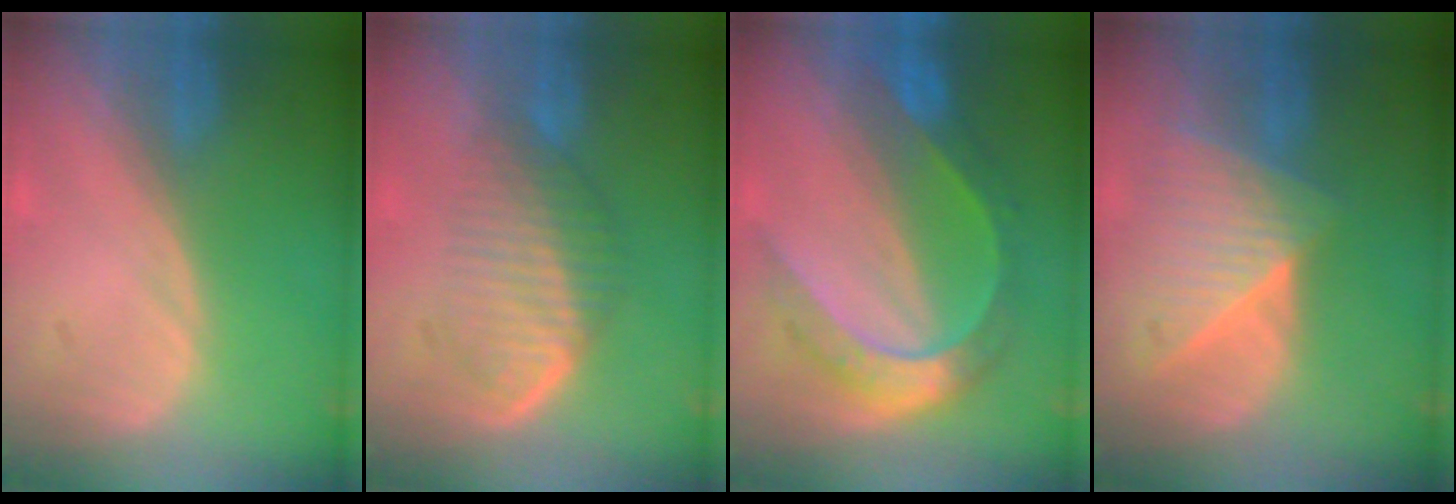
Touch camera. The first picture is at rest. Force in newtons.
{"total": 6.0, "press": 5.7, "slide": 1.6}
{"total": 8.3, "press": 8.3, "slide": 0.9}
{"total": 7.7, "press": 7.2, "slide": 2.7}